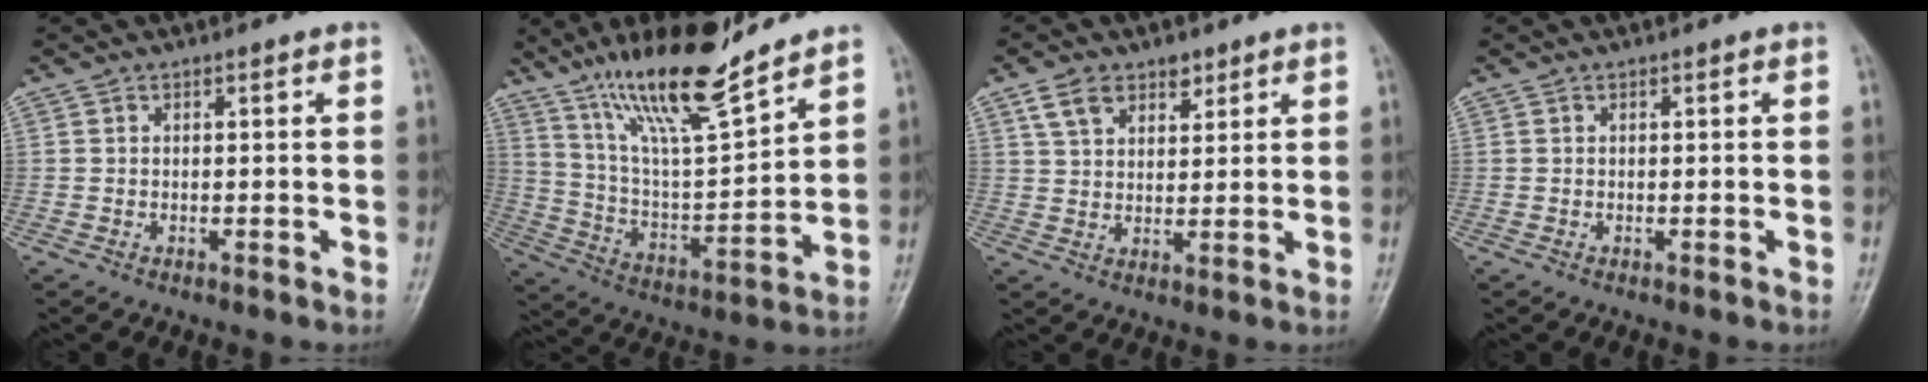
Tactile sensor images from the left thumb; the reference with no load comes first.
{"total": 17.8, "force": [13.5, 3.1, 11.1], "torque": [-0.178, -0.072, 0.250]}
{"total": 6.7, "force": [4.0, 4.3, 3.3], "torque": [-0.034, -0.014, 0.072]}
{"total": 0.0}